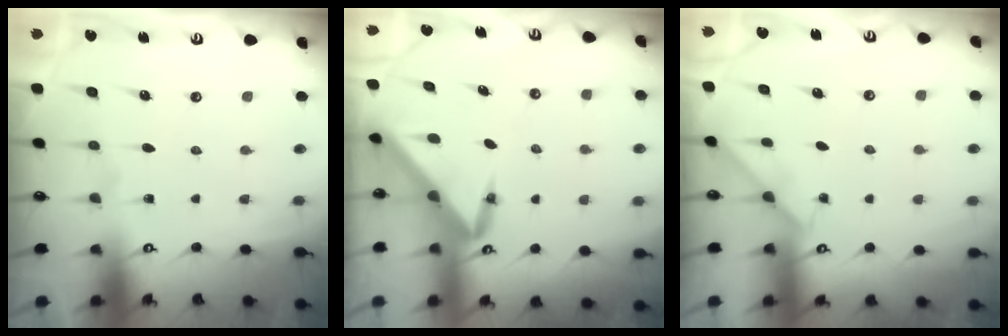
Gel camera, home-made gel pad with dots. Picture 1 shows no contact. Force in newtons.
{"total": 3.0, "press": 3.0, "slide": 0.1}
{"total": 2.4, "press": 2.3, "slide": 0.4}